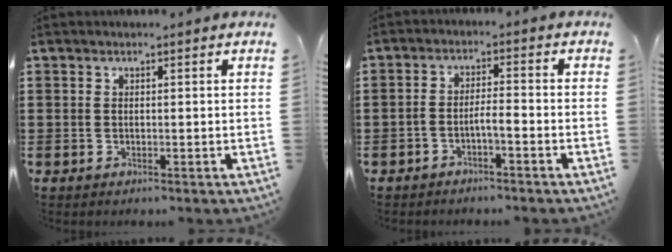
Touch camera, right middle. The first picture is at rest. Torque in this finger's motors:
{"motor_torque": [0.52, -0.28, 0.14, 0.07]}